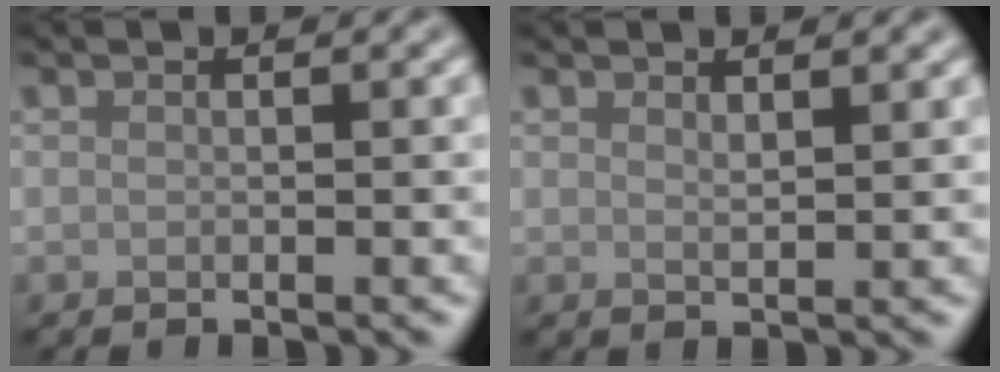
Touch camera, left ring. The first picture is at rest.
{"total": 1.2, "force": [1.0, 0.2, 0.6], "torque": [-0.011, -0.002, 0.018]}